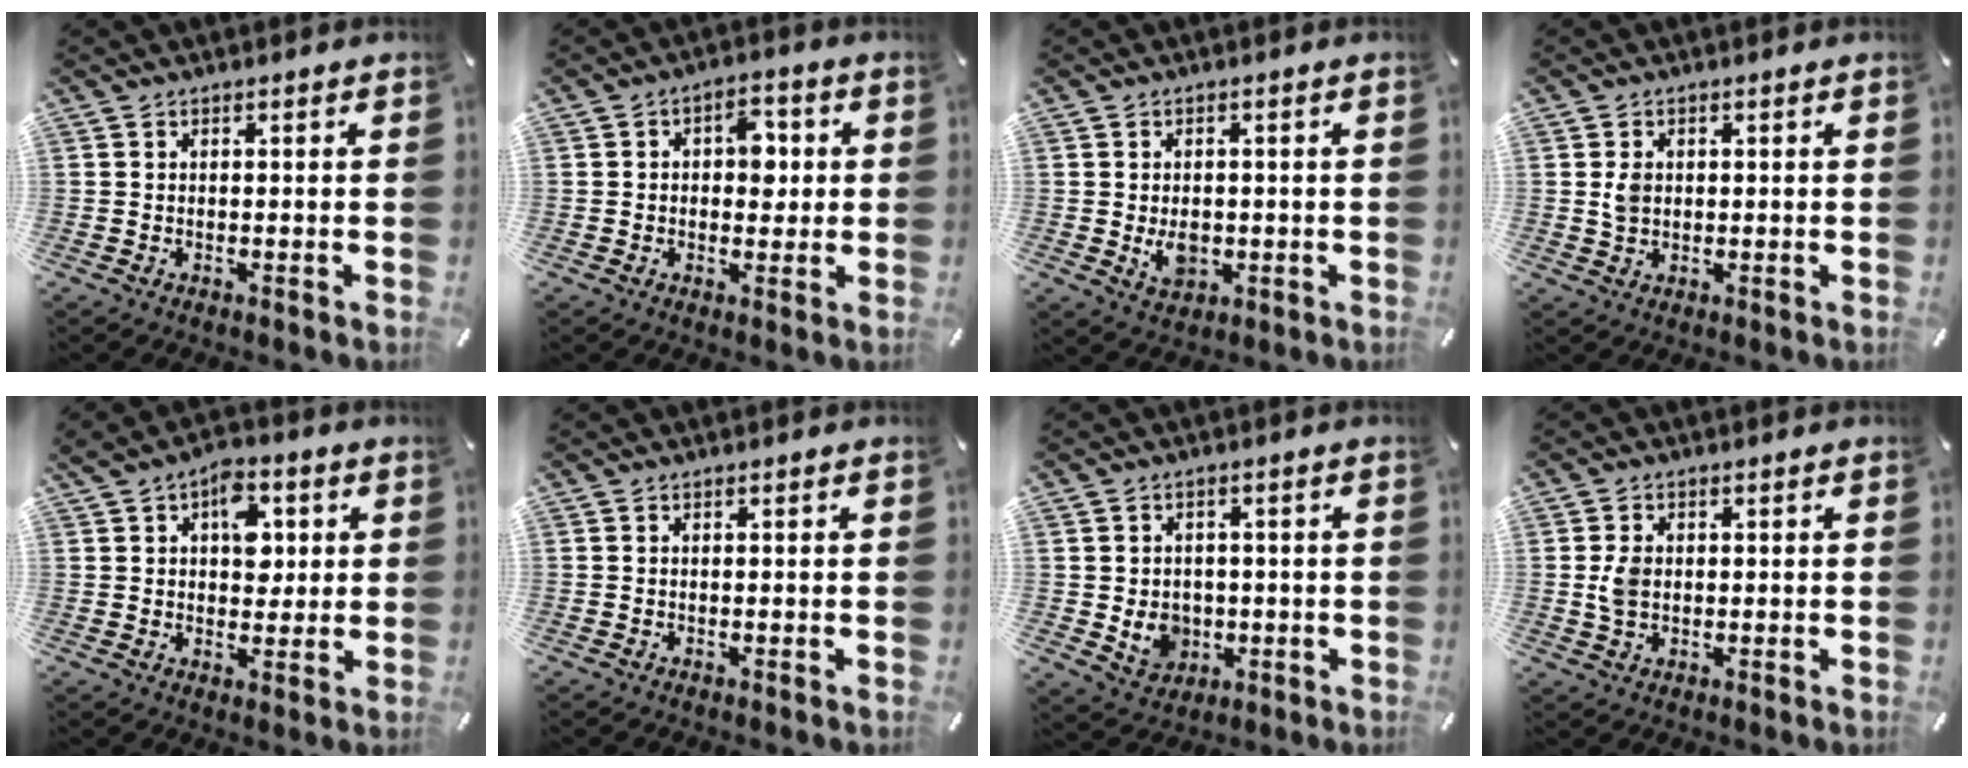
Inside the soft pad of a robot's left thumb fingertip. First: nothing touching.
{"total": 6.4, "force": [0.4, 4.4, 4.6], "torque": [-0.050, 0.000, -0.003]}
{"total": 4.8, "force": [-0.7, 3.6, 3.2], "torque": [-0.052, -0.005, -0.014]}
{"total": 2.9, "force": [0.5, 2.4, 1.5], "torque": [-0.026, 0.002, 0.006]}
{"total": 9.1, "force": [2.5, 6.4, 5.9], "torque": [-0.067, -0.002, 0.038]}
{"total": 0.0}
{"total": 6.7, "force": [-0.8, 6.0, 2.7], "torque": [-0.043, 0.004, -0.012]}
{"total": 4.2, "force": [0.2, 3.2, 2.8], "torque": [-0.052, 0.002, 0.002]}